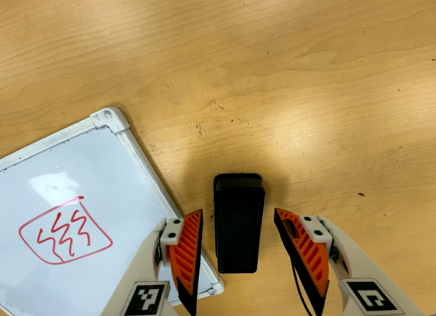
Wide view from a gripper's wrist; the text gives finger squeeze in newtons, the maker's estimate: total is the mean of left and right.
{"total": 0.0}